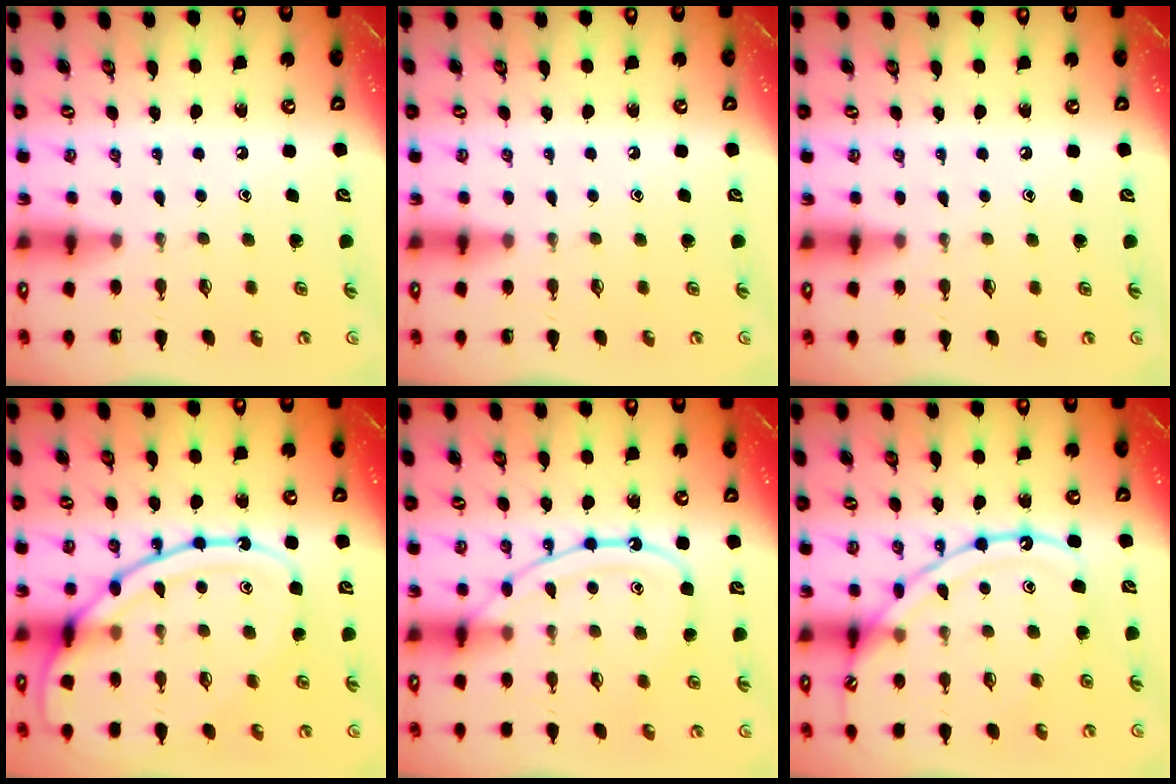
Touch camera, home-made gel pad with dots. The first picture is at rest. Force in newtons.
{"total": 0.0}
{"total": 2.3, "press": 2.3, "slide": 0.4}
{"total": 18.0, "press": 17.9, "slide": 1.4}
{"total": 12.8, "press": 12.8, "slide": 1.4}
{"total": 14.7, "press": 14.7, "slide": 1.4}